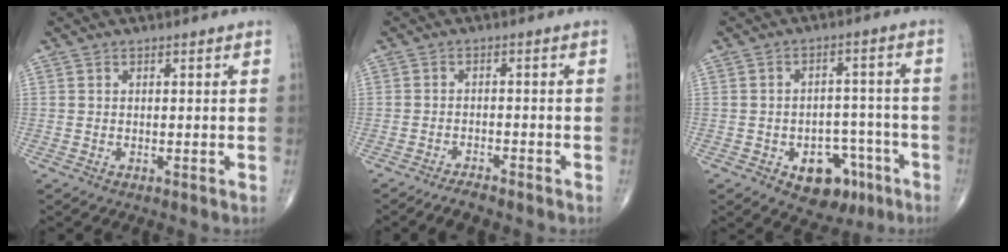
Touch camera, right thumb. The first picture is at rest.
{"total": 3.1, "force": [-2.8, 0.5, 1.2], "torque": [-0.032, 0.008, -0.050]}
{"total": 10.4, "force": [-5.1, 6.9, 5.9], "torque": [-0.043, 0.043, -0.062]}